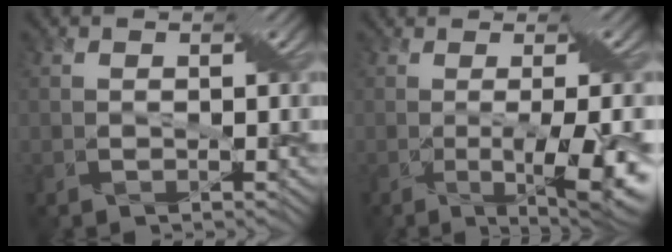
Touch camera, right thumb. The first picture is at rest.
{"total": 8.0, "force": [-2.2, 1.1, 7.6], "torque": [-0.123, -0.014, -0.021]}